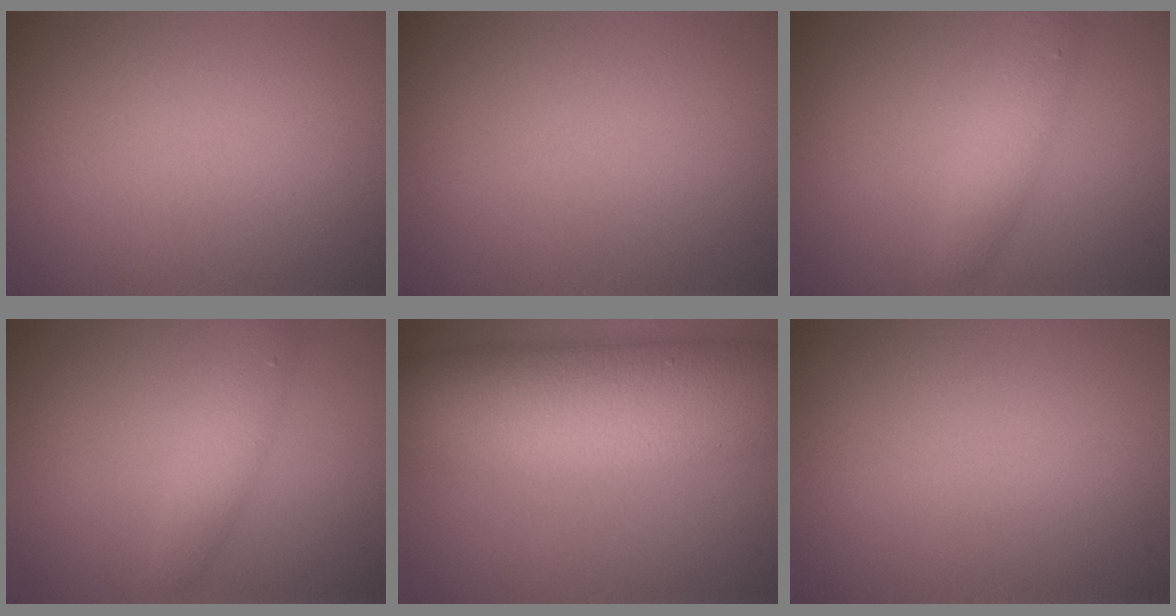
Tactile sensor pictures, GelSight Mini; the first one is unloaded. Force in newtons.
{"total": 0.0}
{"total": 2.4, "press": 2.4, "slide": 0.1}
{"total": 2.4, "press": 2.4, "slide": 0.1}
{"total": 13.4, "press": 13.4, "slide": 0.6}
{"total": 0.0}